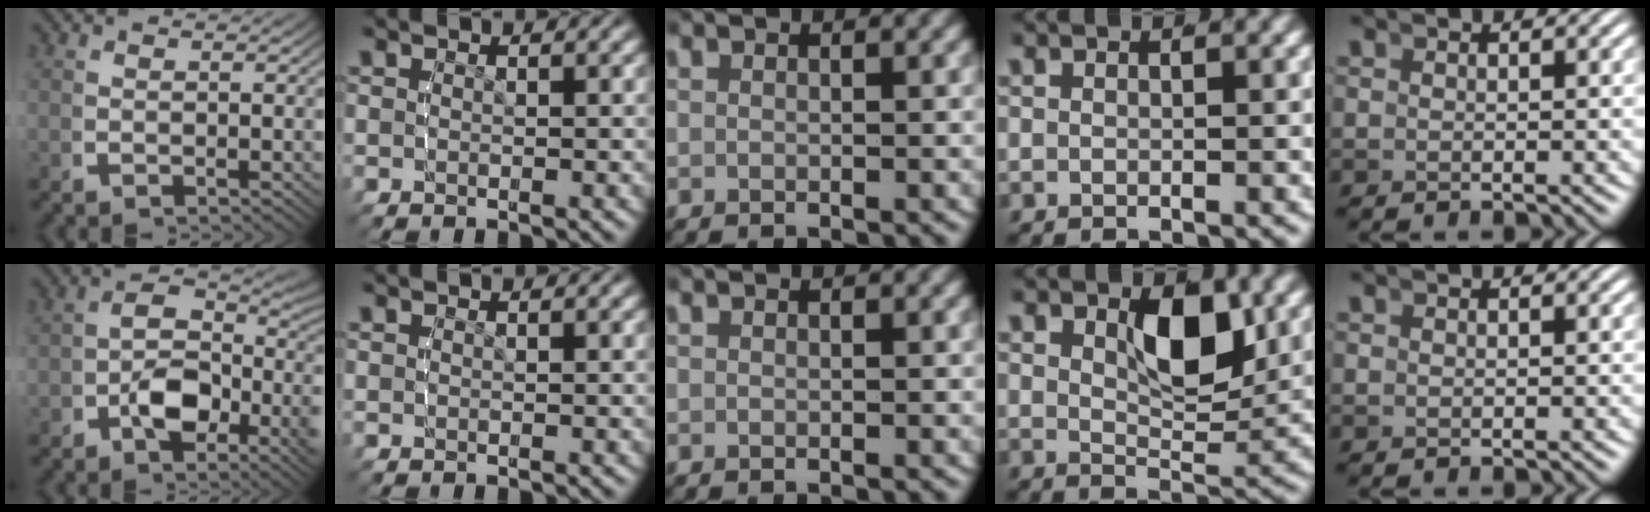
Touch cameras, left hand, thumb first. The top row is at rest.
{"thumb": {"total": 6.7, "force": [-0.8, 4.5, 4.9], "torque": [-0.077, -0.018, -0.017]}, "ring": {"total": 5.3, "force": [2.5, 2.2, 4.1], "torque": [-0.066, -0.024, 0.053]}}